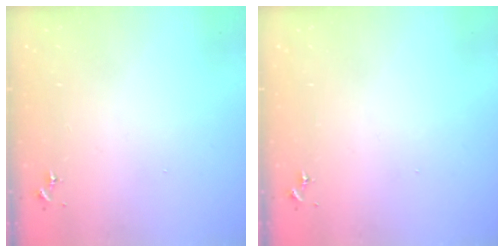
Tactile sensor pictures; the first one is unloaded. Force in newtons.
{"total": 0.0}